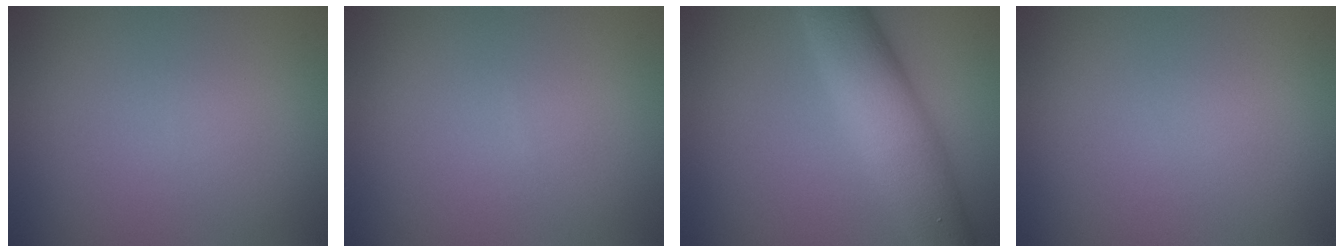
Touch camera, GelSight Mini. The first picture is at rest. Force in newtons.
{"total": 0.0}
{"total": 6.8, "press": 6.8, "slide": 0.1}
{"total": 0.0}